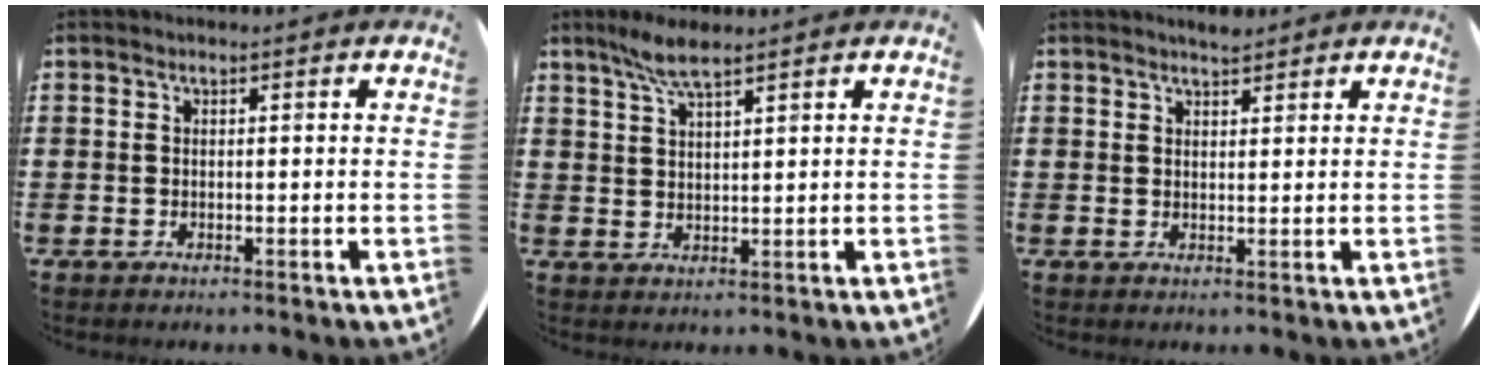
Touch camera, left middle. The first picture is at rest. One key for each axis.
{"total": 4.4, "fx": 3.4, "fy": 0.5, "fz": 2.7, "tx": -0.059, "ty": 0.002, "tz": 0.061}
{"total": 1.8, "fx": 1.8, "fy": 0.2, "fz": 0.1, "tx": -0.004, "ty": 0.004, "tz": 0.034}